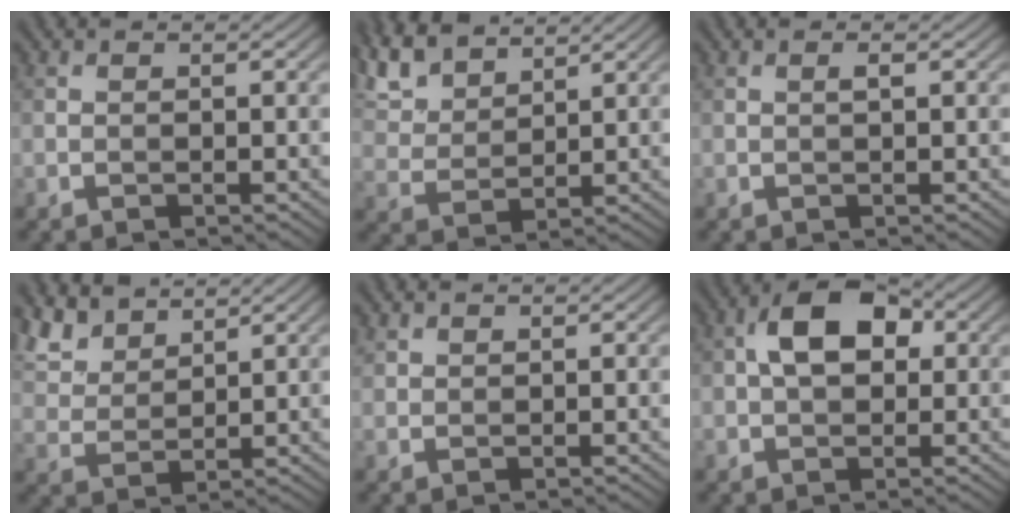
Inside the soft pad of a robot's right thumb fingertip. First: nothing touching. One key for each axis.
{"total": 8.4, "fx": 6.4, "fy": 3.4, "fz": 4.2, "tx": -0.121, "ty": 0.018, "tz": 0.131}
{"total": 0.6, "fx": 0.2, "fy": 0.1, "fz": 0.6, "tx": -0.012, "ty": 0.003, "tz": 0.003}
{"total": 6.8, "fx": 5.5, "fy": 2.7, "fz": 3.0, "tx": -0.083, "ty": 0.012, "tz": 0.114}
{"total": 1.2, "fx": 1.0, "fy": 0.6, "fz": 0.3, "tx": -0.009, "ty": 0.002, "tz": 0.026}
{"total": 7.0, "fx": 1.3, "fy": 4.4, "fz": 5.3, "tx": -0.092, "ty": 0.014, "tz": 0.013}